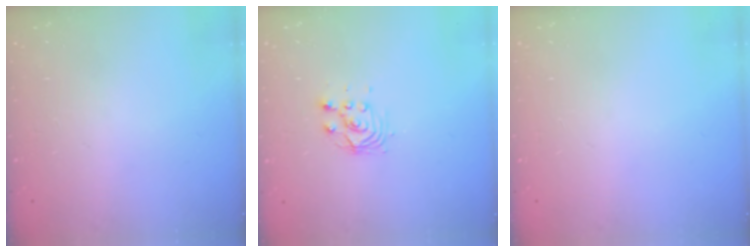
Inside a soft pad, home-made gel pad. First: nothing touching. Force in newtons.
{"total": 4.4, "press": 4.4, "slide": 0.2}
{"total": 0.0}